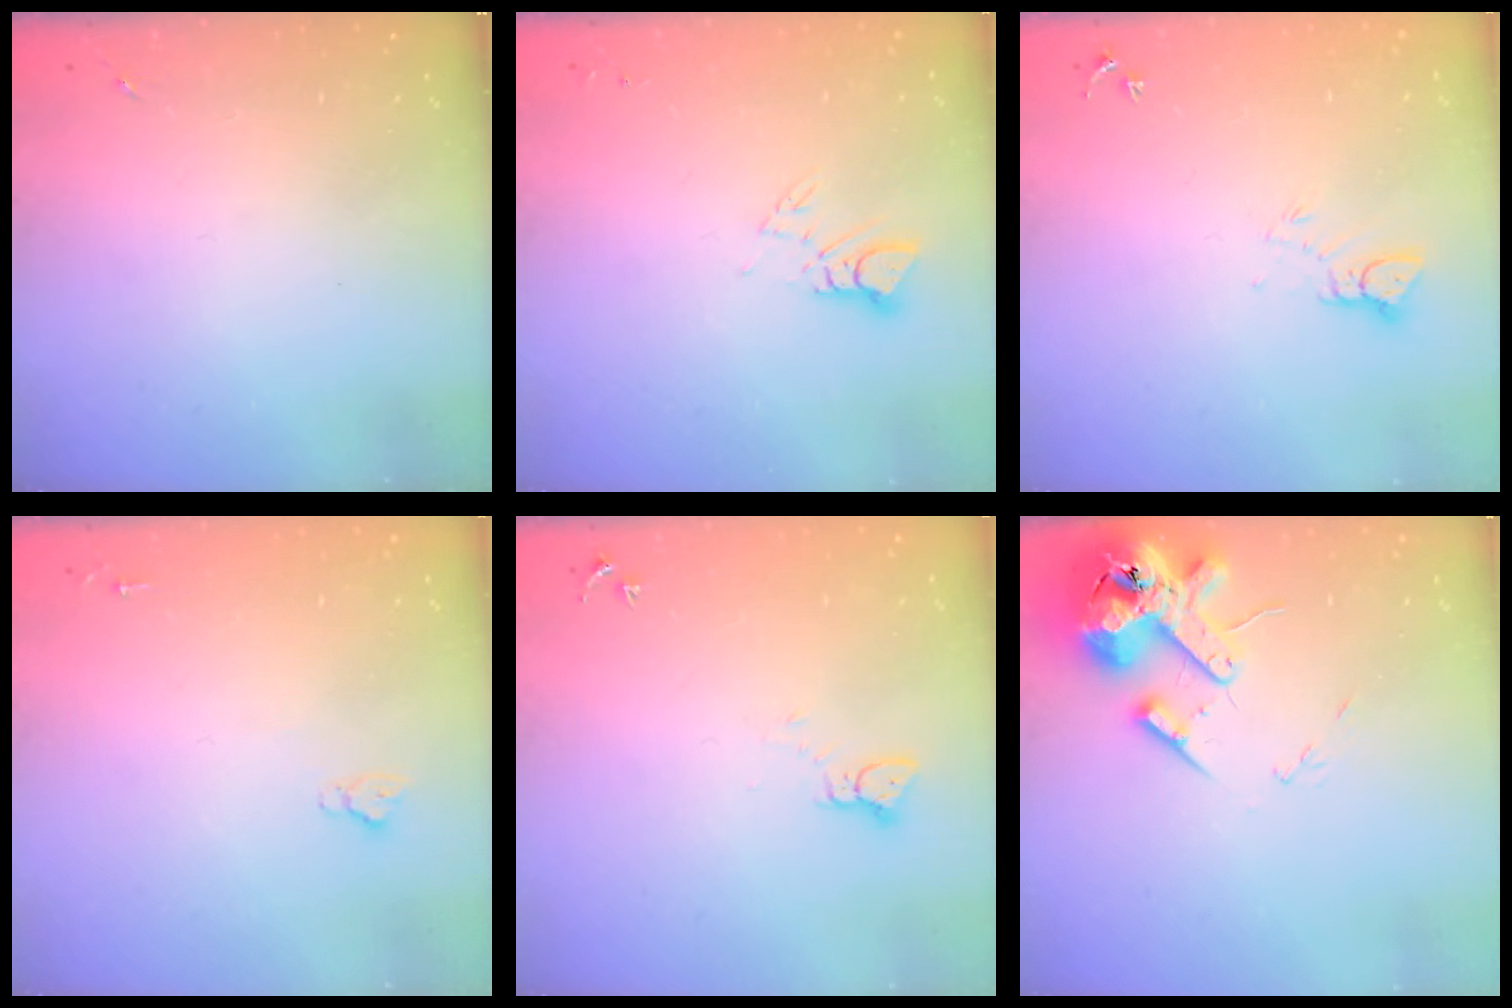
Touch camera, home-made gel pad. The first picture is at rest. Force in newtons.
{"total": 3.6, "press": 3.6, "slide": 0.2}
{"total": 3.5, "press": 3.5, "slide": 0.3}
{"total": 2.6, "press": 2.5, "slide": 0.3}
{"total": 2.2, "press": 2.2, "slide": 0.2}
{"total": 15.8, "press": 15.5, "slide": 2.8}